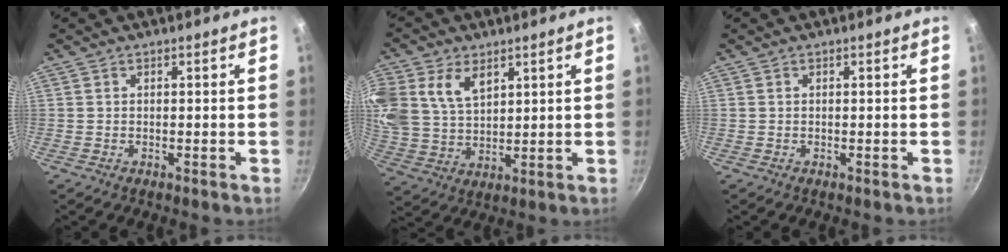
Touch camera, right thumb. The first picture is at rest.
{"total": 14.5, "force": [6.1, 9.9, 8.6], "torque": [-0.191, -0.003, 0.128]}
{"total": 0.0}